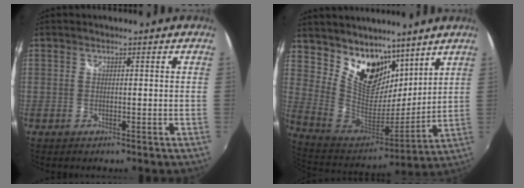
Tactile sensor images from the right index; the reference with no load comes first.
{"total": 17.7, "force": [11.6, 10.8, 7.9], "torque": [-0.170, 0.005, 0.225]}